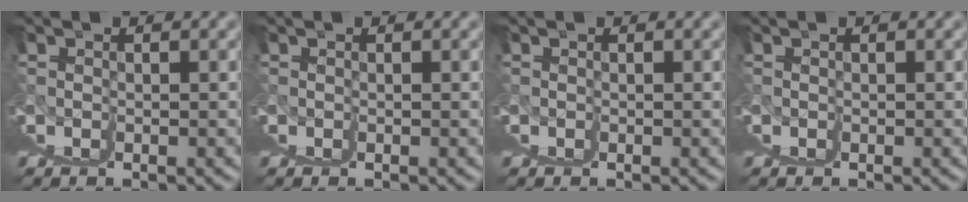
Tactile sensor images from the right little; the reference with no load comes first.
{"total": 0.0}
{"total": 0.0}
{"total": 0.0}